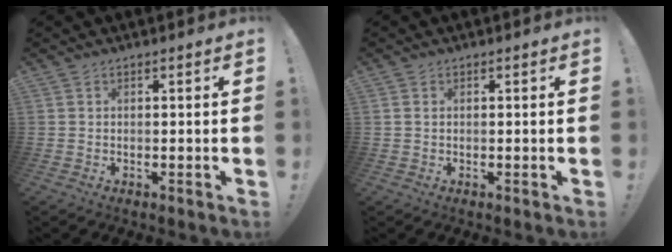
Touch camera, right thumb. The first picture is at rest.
{"total": 0.8, "force": [0.3, 0.6, 0.4], "torque": [-0.013, 0.005, 0.006]}